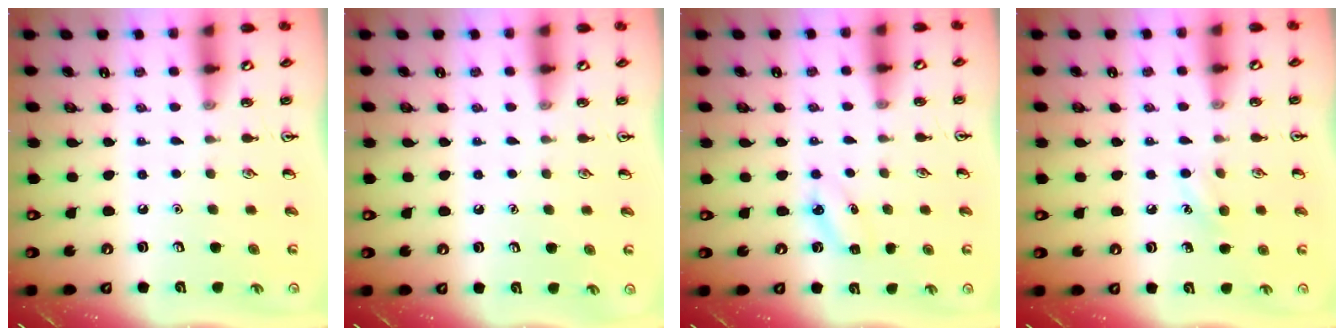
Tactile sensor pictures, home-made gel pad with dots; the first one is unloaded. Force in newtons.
{"total": 0.0}
{"total": 4.2, "press": 4.0, "slide": 1.2}
{"total": 6.4, "press": 6.2, "slide": 1.9}